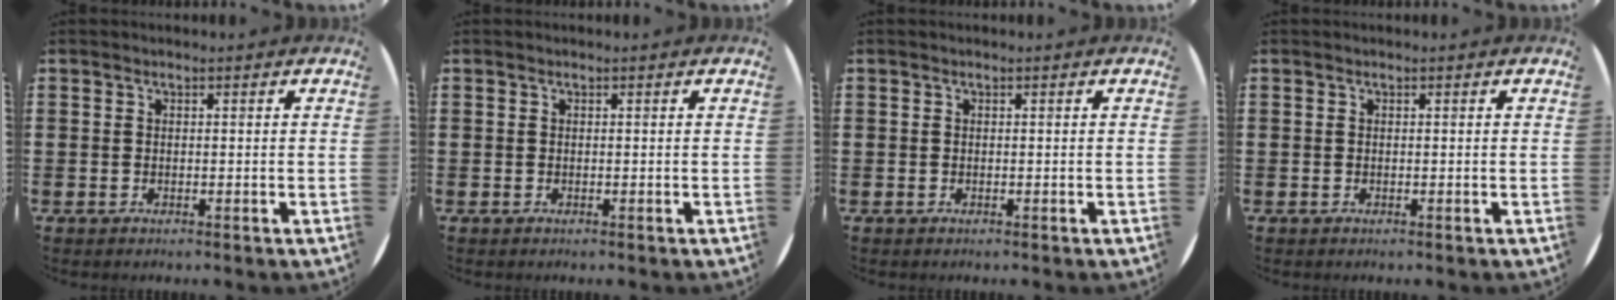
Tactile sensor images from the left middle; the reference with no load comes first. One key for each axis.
{"total": 0.0}
{"total": 0.0}
{"total": 0.0}